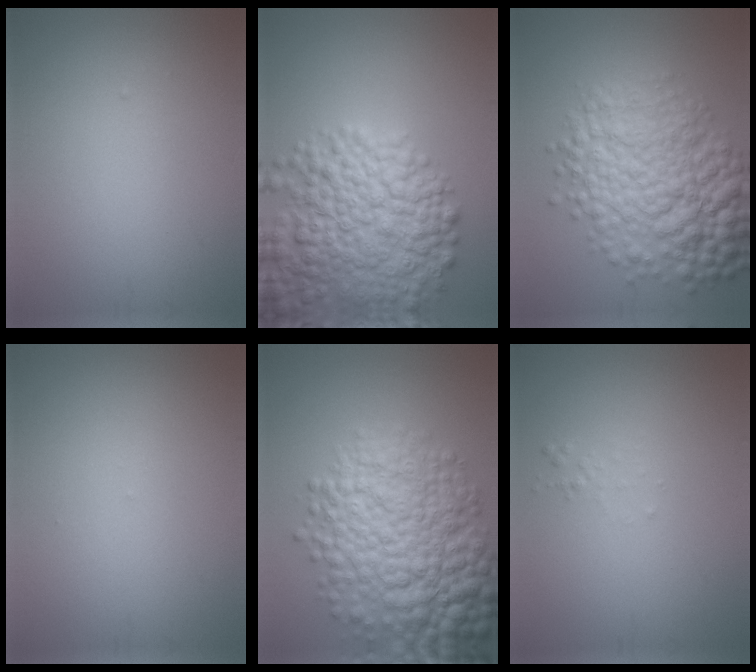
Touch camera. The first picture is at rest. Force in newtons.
{"total": 10.0, "press": 10.0, "slide": 0.6}
{"total": 10.1, "press": 10.1, "slide": 0.1}
{"total": 0.0}
{"total": 11.5, "press": 11.5, "slide": 0.3}
{"total": 0.6, "press": 0.6, "slide": 0.1}